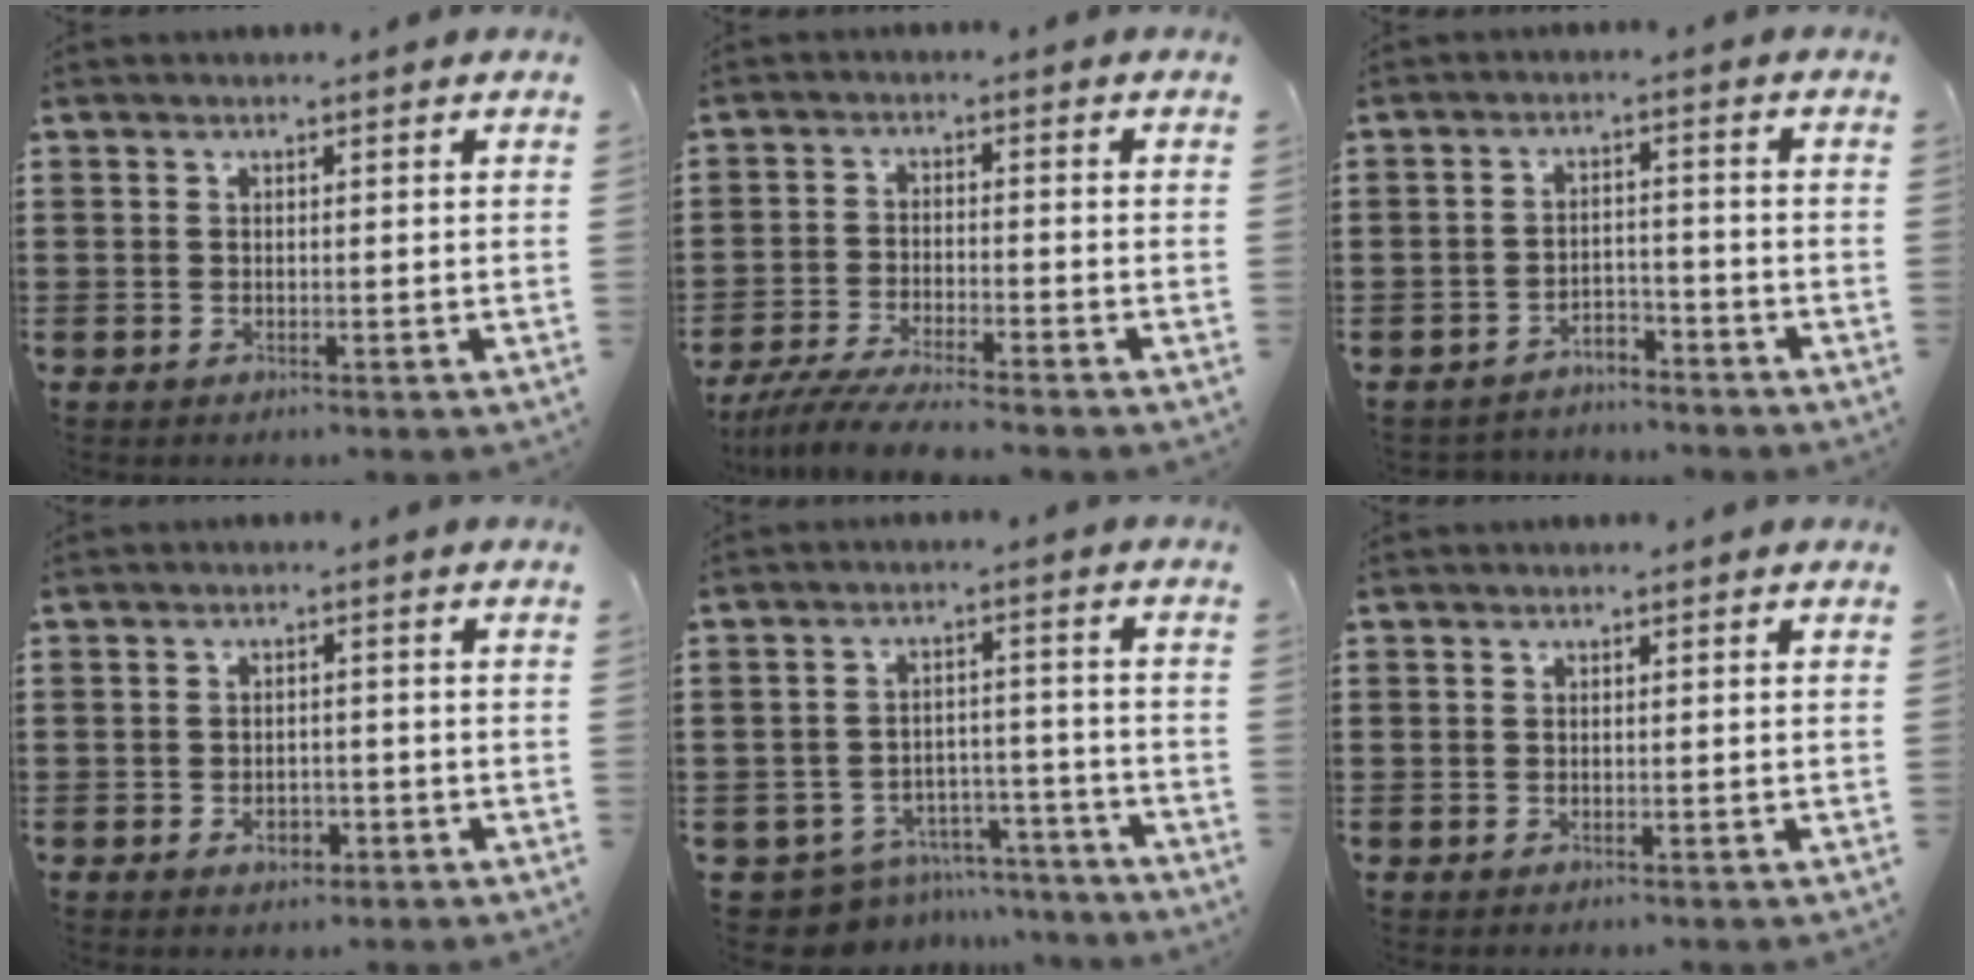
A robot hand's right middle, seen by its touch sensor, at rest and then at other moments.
{"total": 5.2, "force": [-4.8, -0.1, 2.0], "torque": [-0.053, -0.019, -0.096]}
{"total": 3.4, "force": [-3.3, 0.6, 0.2], "torque": [-0.010, 0.002, -0.071]}
{"total": 2.8, "force": [-1.4, 1.6, 1.8], "torque": [-0.028, -0.002, -0.029]}
{"total": 7.8, "force": [-7.5, 1.8, 1.2], "torque": [-0.033, 0.018, -0.148]}
{"total": 0.0}